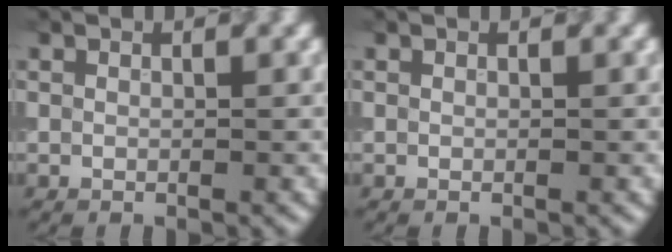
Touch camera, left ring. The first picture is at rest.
{"total": 0.0}